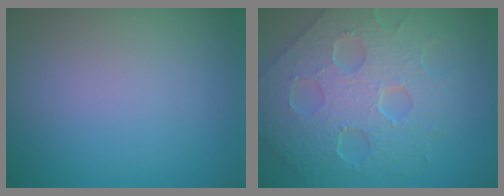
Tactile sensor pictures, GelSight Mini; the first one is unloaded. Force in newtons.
{"total": 8.7, "press": 6.4, "slide": 5.9}